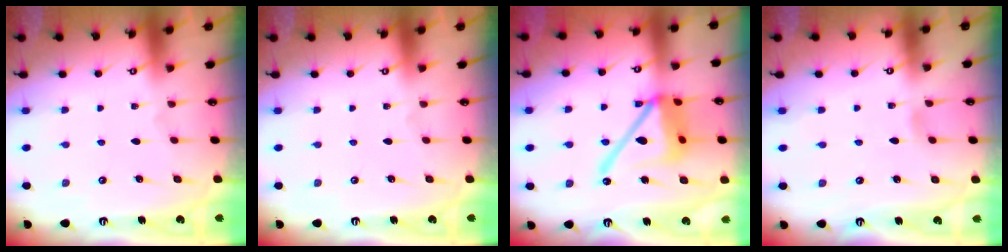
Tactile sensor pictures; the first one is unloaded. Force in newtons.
{"total": 0.0}
{"total": 16.9, "press": 16.8, "slide": 1.8}
{"total": 2.7, "press": 2.7, "slide": 0.3}